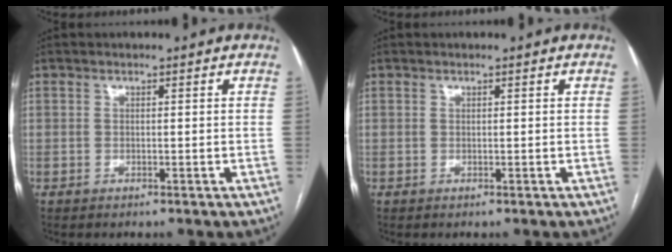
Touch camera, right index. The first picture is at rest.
{"total": 0.0}